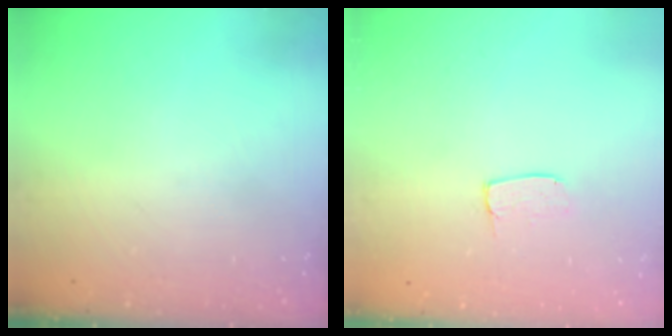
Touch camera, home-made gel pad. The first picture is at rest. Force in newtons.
{"total": 4.9, "press": 4.8, "slide": 0.4}